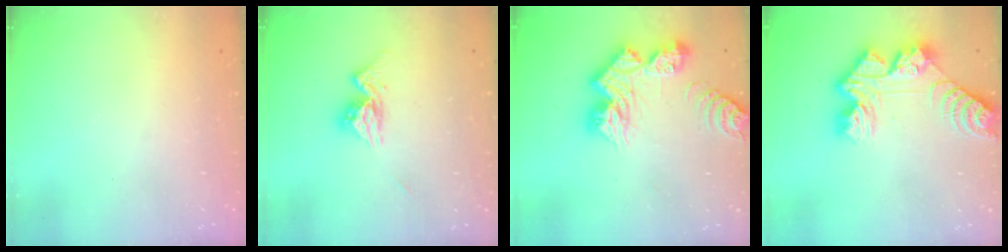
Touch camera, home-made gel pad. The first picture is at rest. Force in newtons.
{"total": 9.4, "press": 9.4, "slide": 0.8}
{"total": 14.1, "press": 14.1, "slide": 1.3}
{"total": 13.7, "press": 13.7, "slide": 1.1}